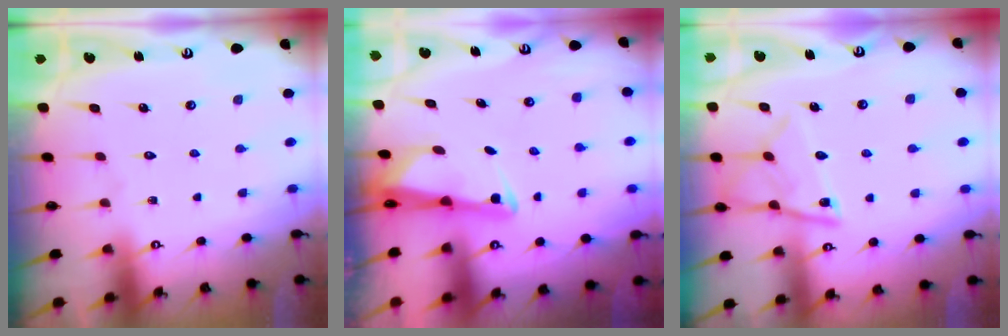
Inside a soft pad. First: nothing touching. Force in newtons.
{"total": 2.7, "press": 2.6, "slide": 0.5}
{"total": 12.7, "press": 12.6, "slide": 1.3}